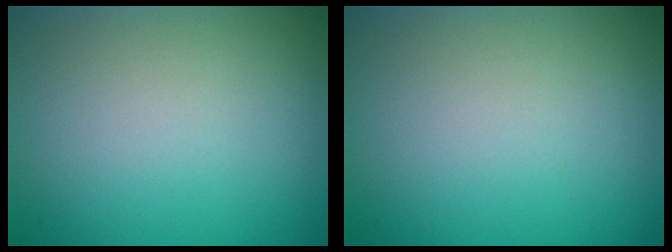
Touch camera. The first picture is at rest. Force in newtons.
{"total": 0.0}